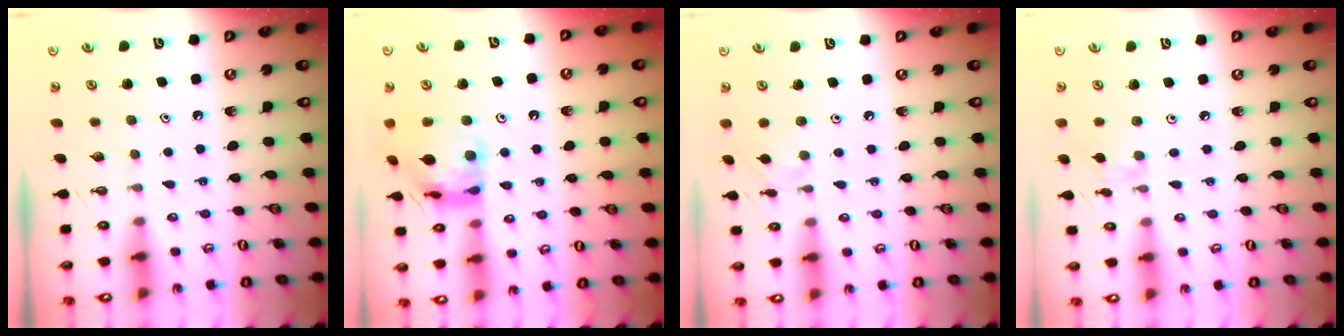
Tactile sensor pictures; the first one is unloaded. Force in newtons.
{"total": 13.1, "press": 13.0, "slide": 1.4}
{"total": 2.2, "press": 2.1, "slide": 0.5}
{"total": 4.0, "press": 3.9, "slide": 0.4}